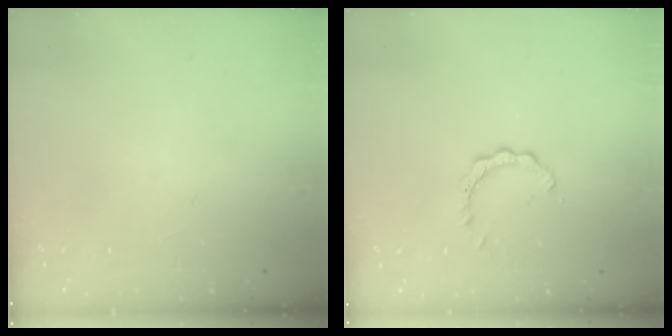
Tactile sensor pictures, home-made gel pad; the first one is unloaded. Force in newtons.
{"total": 3.0, "press": 3.0, "slide": 0.1}